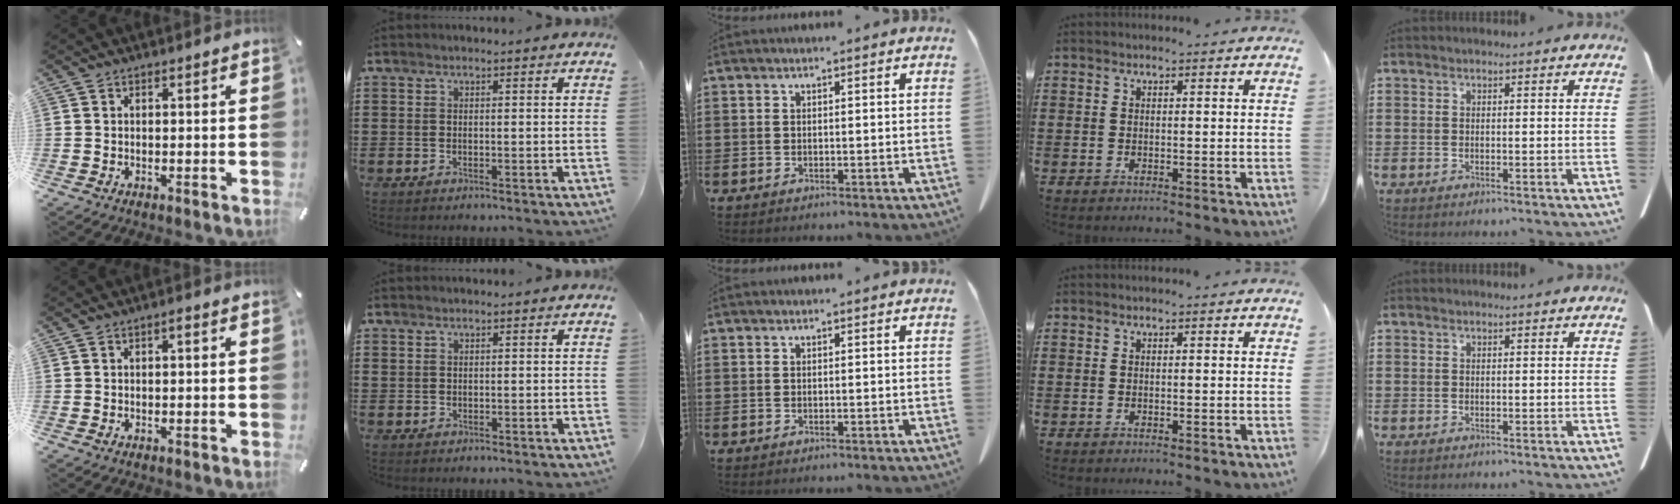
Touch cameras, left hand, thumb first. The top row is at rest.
{"thumb": {"total": 0.8, "force": [0.0, 0.2, 0.8], "torque": [-0.016, 0.002, -0.001]}, "index": {"total": 0.6, "force": [0.5, 0.3, 0.0], "torque": [-0.003, 0.001, 0.011]}}